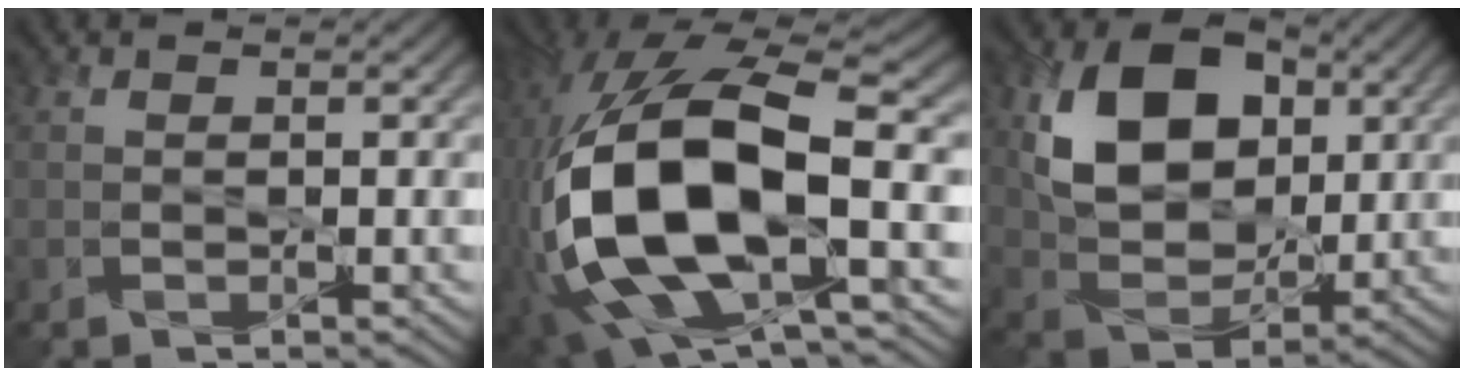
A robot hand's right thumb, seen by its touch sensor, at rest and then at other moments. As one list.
[{"total": 20.1, "force": [-3.2, 9.0, 17.7], "torque": [-0.408, -0.037, -0.028]}, {"total": 11.8, "force": [3.5, 8.1, 7.9], "torque": [-0.156, -0.005, 0.066]}]